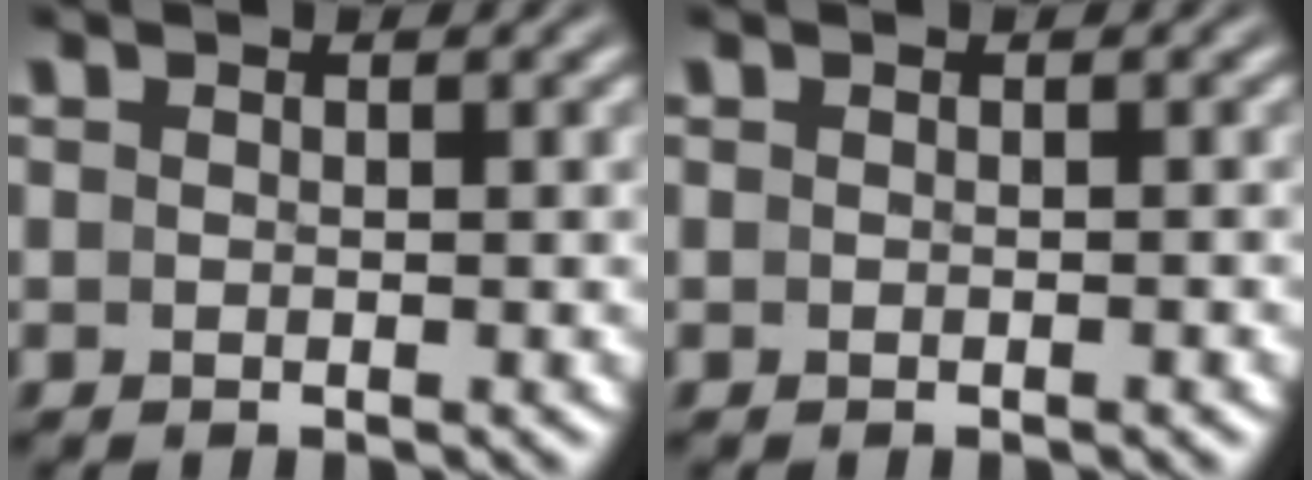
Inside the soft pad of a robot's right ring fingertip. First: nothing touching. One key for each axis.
{"total": 0.0}